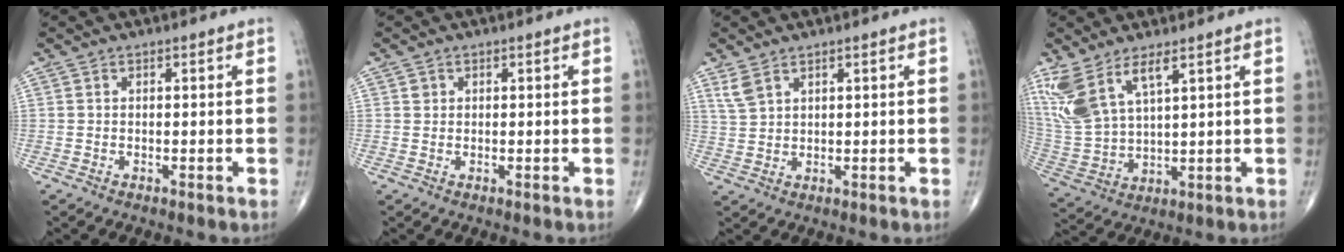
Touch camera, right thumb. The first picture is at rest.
{"total": 0.9, "force": [0.3, 0.8, 0.2], "torque": [0.004, 0.000, 0.004]}
{"total": 3.2, "force": [2.3, 1.5, 1.7], "torque": [-0.036, -0.003, 0.056]}
{"total": 11.9, "force": [7.0, 4.3, 8.7], "torque": [-0.199, -0.026, 0.160]}